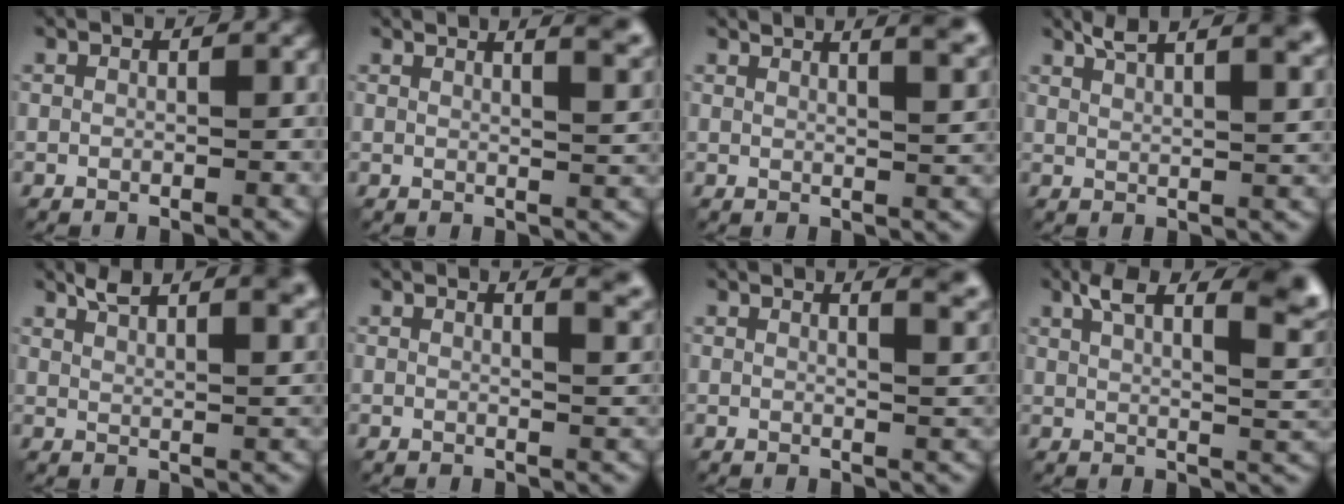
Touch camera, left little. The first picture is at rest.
{"total": 5.6, "force": [3.7, 1.8, 3.7], "torque": [-0.021, 0.029, 0.027]}
{"total": 6.6, "force": [4.4, 2.2, 4.4], "torque": [-0.024, 0.035, 0.031]}
{"total": 6.8, "force": [4.6, 2.0, 4.6], "torque": [-0.044, 0.025, 0.053]}
{"total": 5.7, "force": [4.0, 1.7, 3.7], "torque": [-0.040, 0.015, 0.058]}
{"total": 3.9, "force": [2.5, 1.3, 2.7], "torque": [-0.013, 0.011, 0.020]}
{"total": 4.9, "force": [3.2, 1.6, 3.4], "torque": [-0.021, 0.021, 0.024]}
{"total": 7.9, "force": [4.1, 2.3, 6.4], "torque": [-0.091, 0.016, 0.065]}